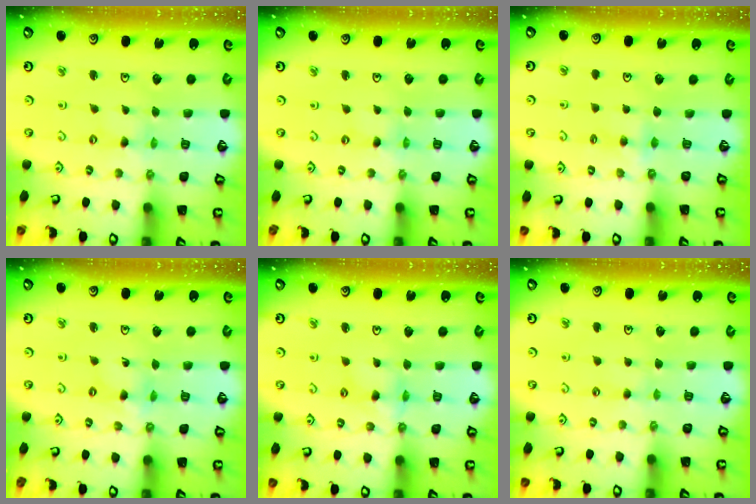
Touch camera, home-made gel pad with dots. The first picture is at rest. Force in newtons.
{"total": 0.0}
{"total": 3.3, "press": 3.3, "slide": 0.4}
{"total": 2.3, "press": 2.3, "slide": 0.2}
{"total": 7.1, "press": 7.1, "slide": 0.5}
{"total": 1.9, "press": 1.9, "slide": 0.4}